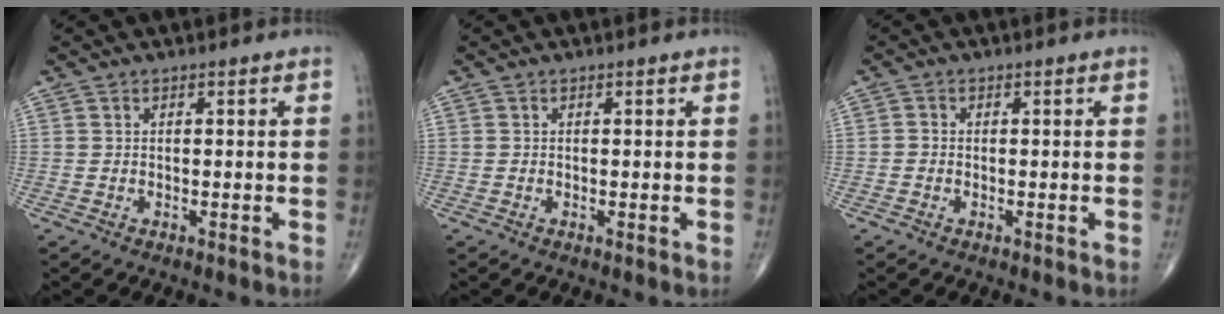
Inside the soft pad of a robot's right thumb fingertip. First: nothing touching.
{"total": 0.0}
{"total": 0.9, "force": [-0.3, 0.8, 0.3], "torque": [-0.001, 0.002, -0.009]}